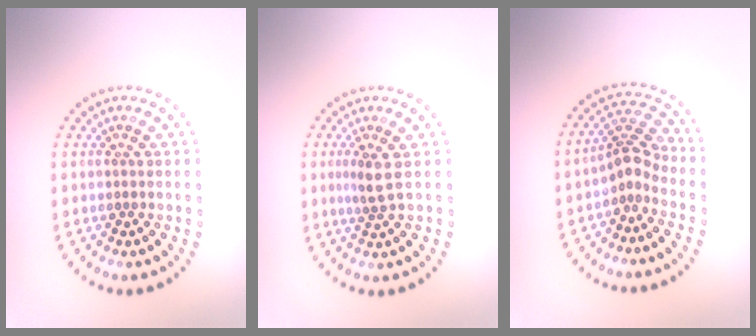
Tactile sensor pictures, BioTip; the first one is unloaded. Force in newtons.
{"total": 2.1, "press": 1.6, "slide": 1.4}
{"total": 2.7, "press": 1.9, "slide": 2.0}